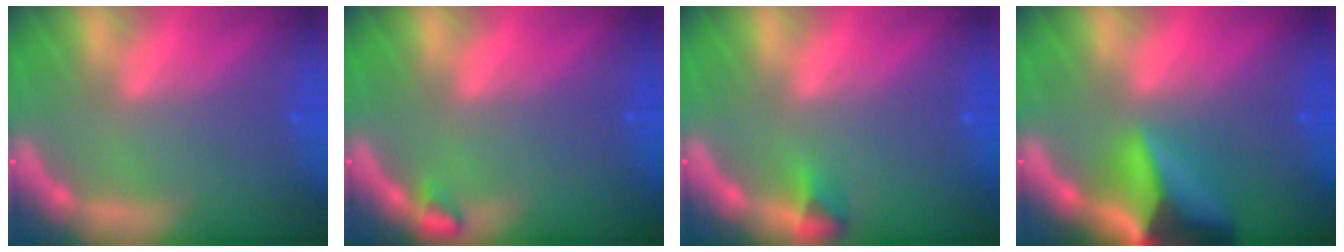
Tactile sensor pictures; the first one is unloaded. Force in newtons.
{"total": 0.9}
{"total": 1.4}
{"total": 9.6}